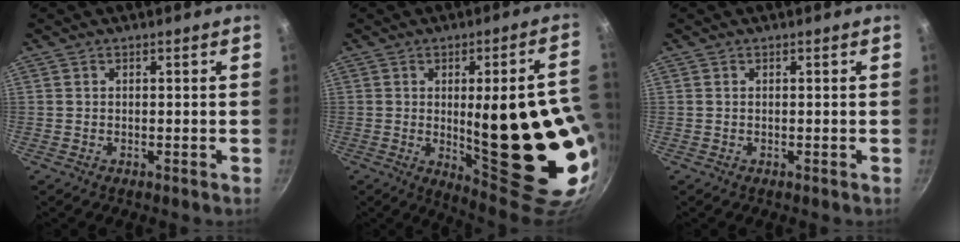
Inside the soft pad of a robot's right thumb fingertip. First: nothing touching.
{"total": 25.3, "force": [-2.2, 7.1, 24.2], "torque": [-0.290, -0.019, -0.005]}
{"total": 0.0}